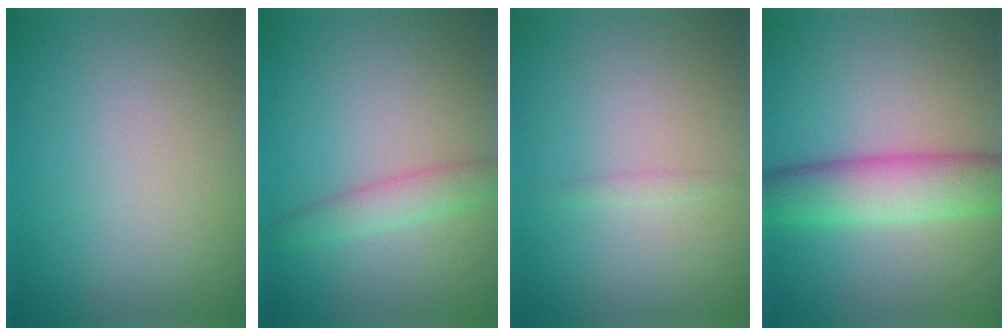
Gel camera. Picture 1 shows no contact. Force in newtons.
{"total": 2.3, "press": 2.3, "slide": 0.0}
{"total": 0.7, "press": 0.7, "slide": 0.0}
{"total": 5.9, "press": 5.9, "slide": 0.1}